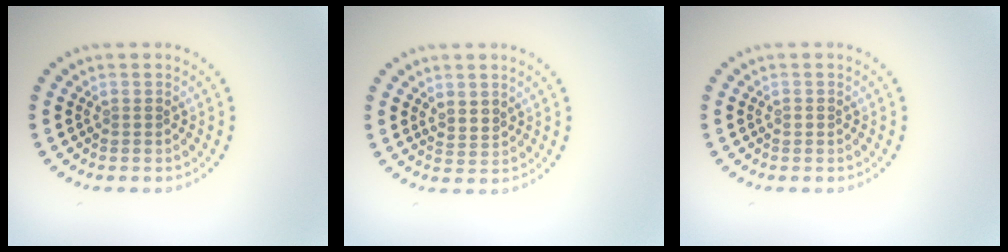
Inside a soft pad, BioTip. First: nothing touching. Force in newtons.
{"total": 1.5, "press": 1.3, "slide": 0.9}
{"total": 0.5, "press": 0.5, "slide": 0.1}